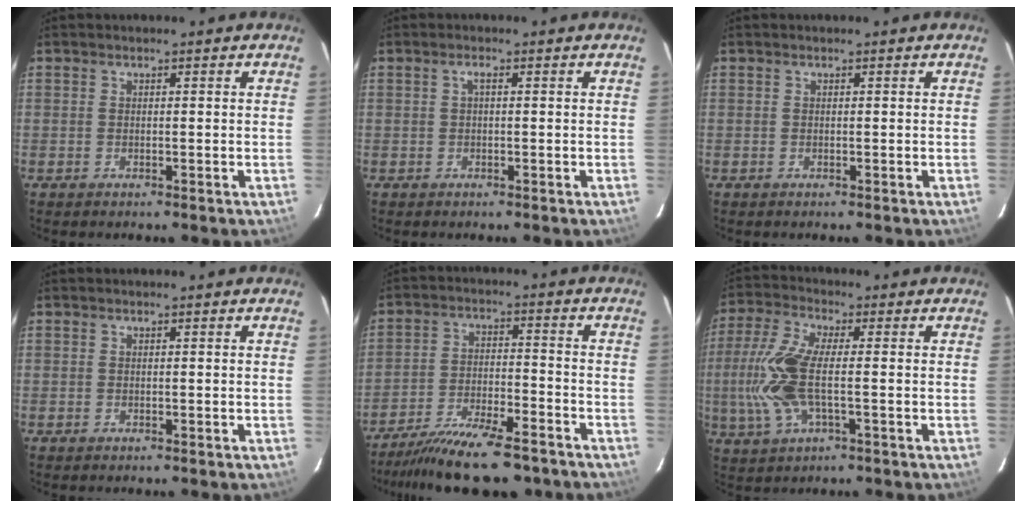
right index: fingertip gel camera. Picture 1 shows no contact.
{"total": 1.0, "force": [0.1, 0.2, 0.9], "torque": [-0.017, 0.006, 0.000]}
{"total": 0.0}
{"total": 0.0}
{"total": 15.9, "force": [-13.4, 3.5, 7.7], "torque": [-0.157, -0.021, -0.214]}
{"total": 11.6, "force": [-1.4, 3.8, 10.9], "torque": [-0.244, 0.002, -0.030]}